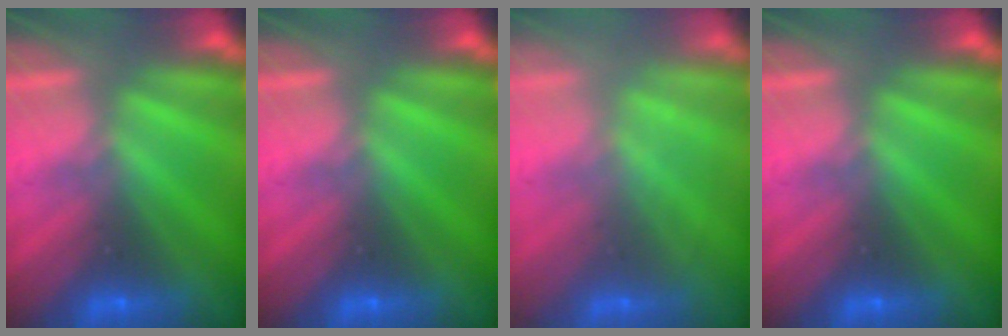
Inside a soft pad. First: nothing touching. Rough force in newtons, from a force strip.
{"total": 0.0}
{"total": 2.4}
{"total": 0.0}